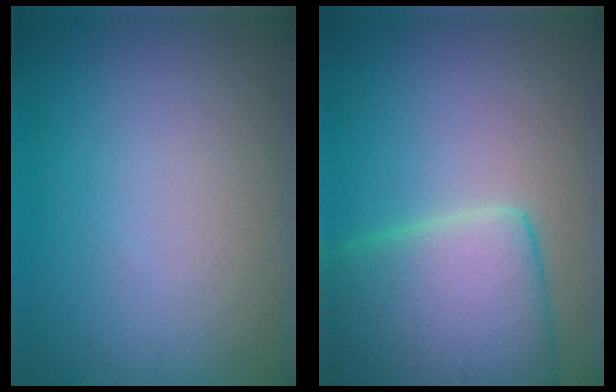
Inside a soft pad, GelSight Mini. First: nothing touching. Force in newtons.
{"total": 8.9, "press": 8.9, "slide": 0.5}